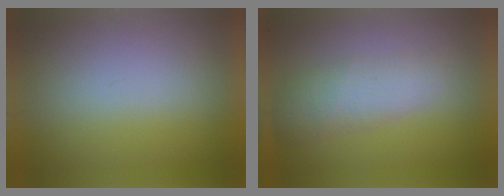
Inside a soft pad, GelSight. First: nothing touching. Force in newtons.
{"total": 2.3}